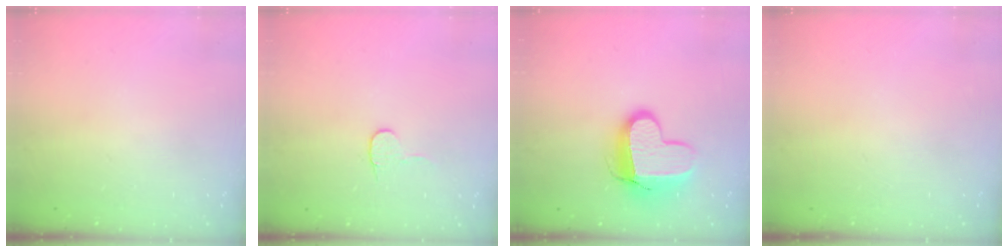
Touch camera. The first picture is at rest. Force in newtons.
{"total": 6.1, "press": 6.0, "slide": 0.5}
{"total": 12.7, "press": 12.6, "slide": 1.1}
{"total": 0.0}